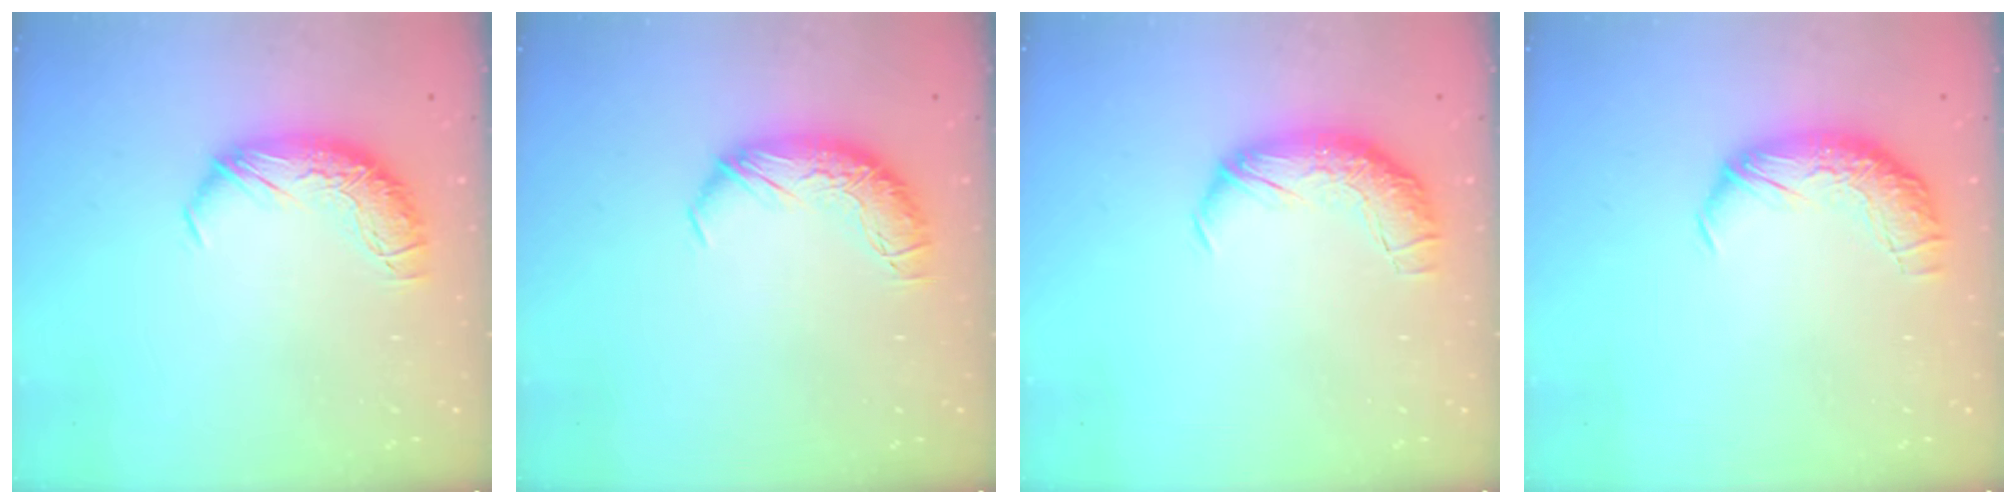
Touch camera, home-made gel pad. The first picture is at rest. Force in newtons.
{"total": 0.0}
{"total": 2.3, "press": 1.1, "slide": 2.1}
{"total": 2.4, "press": 1.1, "slide": 2.1}